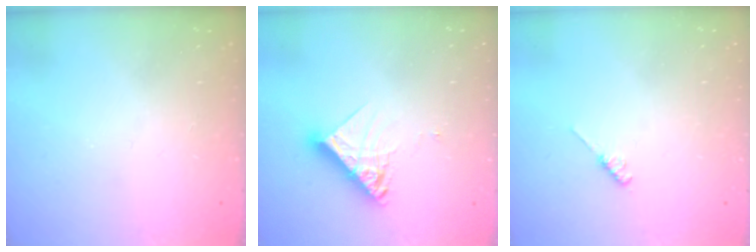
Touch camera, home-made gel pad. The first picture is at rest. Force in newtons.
{"total": 12.0, "press": 11.9, "slide": 0.2}
{"total": 2.6, "press": 2.5, "slide": 0.4}